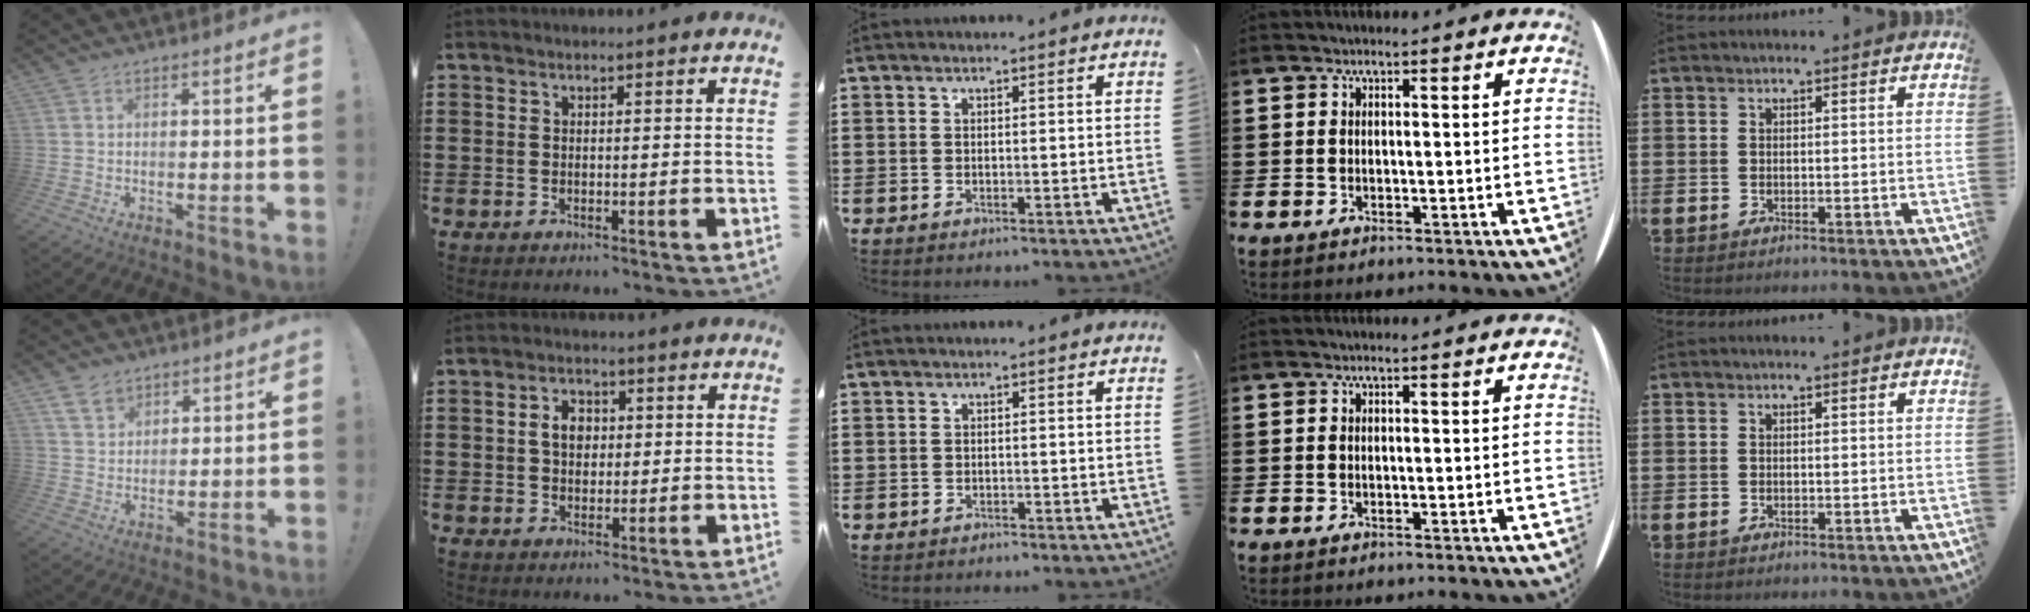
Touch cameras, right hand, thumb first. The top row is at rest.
{"thumb": {"total": 5.4, "force": [4.0, 3.3, 1.4], "torque": [-0.022, -0.020, 0.077]}, "index": {"total": 3.8, "force": [0.5, 2.7, 2.6], "torque": [-0.059, 0.013, 0.005]}, "middle": {"total": 0.8, "force": [-0.8, 0.4, -0.1], "torque": [0.002, 0.004, -0.018]}}